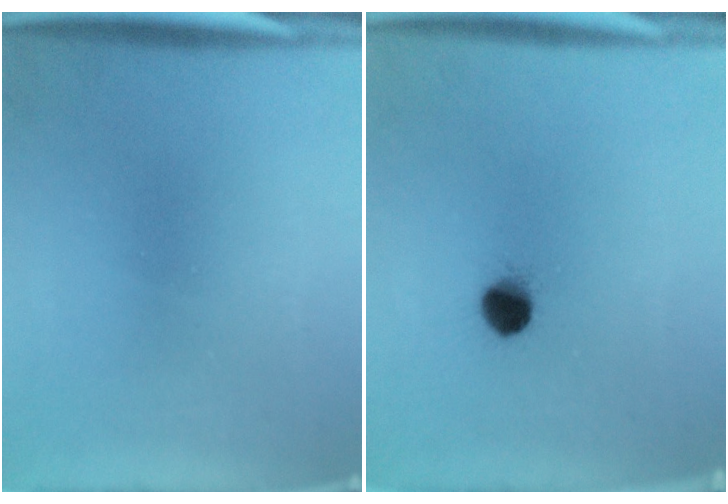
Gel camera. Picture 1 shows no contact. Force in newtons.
{"total": 6.2}